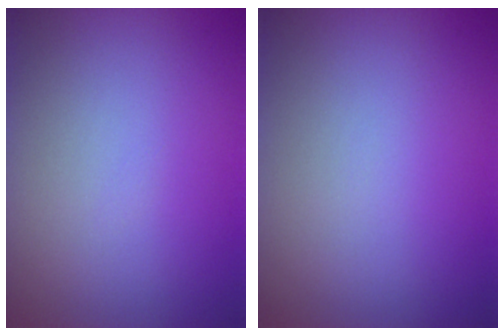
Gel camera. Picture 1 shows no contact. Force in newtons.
{"total": 0.0}